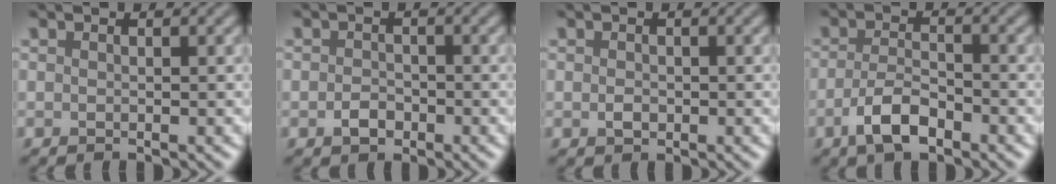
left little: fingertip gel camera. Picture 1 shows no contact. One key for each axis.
{"total": 1.9, "fx": -0.9, "fy": 1.3, "fz": 1.0, "tx": -0.016, "ty": -0.001, "tz": -0.024}
{"total": 1.2, "fx": -0.3, "fy": 0.9, "fz": 0.8, "tx": -0.015, "ty": -0.001, "tz": -0.008}
{"total": 3.9, "fx": -2.3, "fy": 1.5, "fz": 2.8, "tx": -0.054, "ty": 0.000, "tz": -0.048}